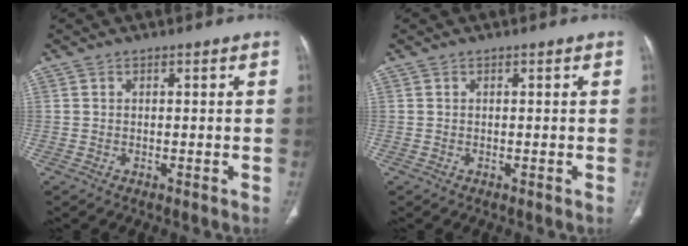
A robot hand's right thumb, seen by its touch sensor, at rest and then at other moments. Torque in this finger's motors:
{"motor_torque": [0.00, 0.00, 0.00, 0.00, 0.00]}